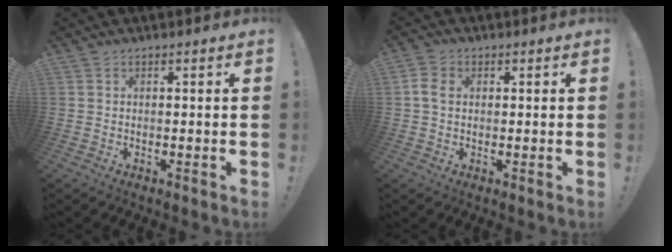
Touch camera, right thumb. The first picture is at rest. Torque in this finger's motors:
{"motor_torque": [2.00, 2.28, 0.24, 0.23, 0.62]}